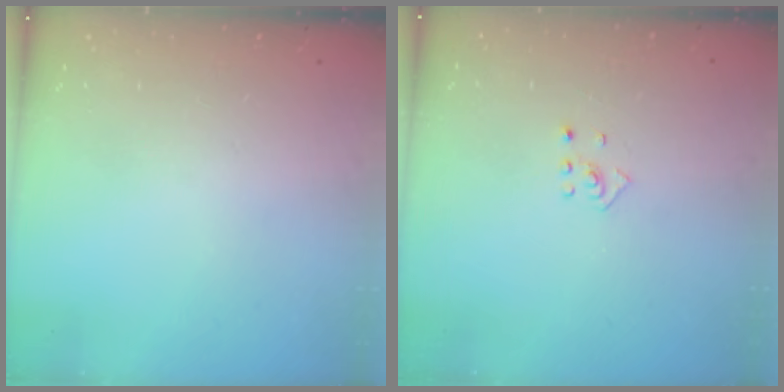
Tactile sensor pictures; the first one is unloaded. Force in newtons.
{"total": 2.0, "press": 1.9, "slide": 0.8}